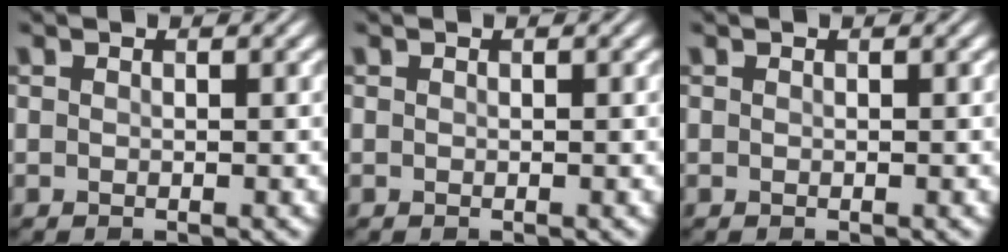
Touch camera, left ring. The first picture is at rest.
{"total": 0.0}
{"total": 0.0}